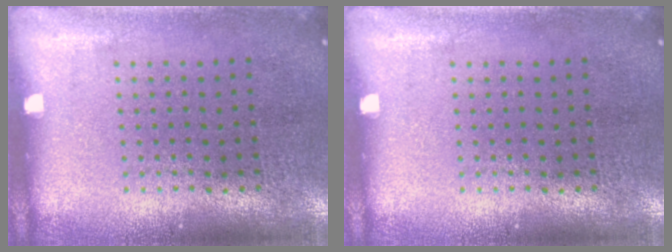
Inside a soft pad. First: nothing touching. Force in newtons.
{"total": 0.0}